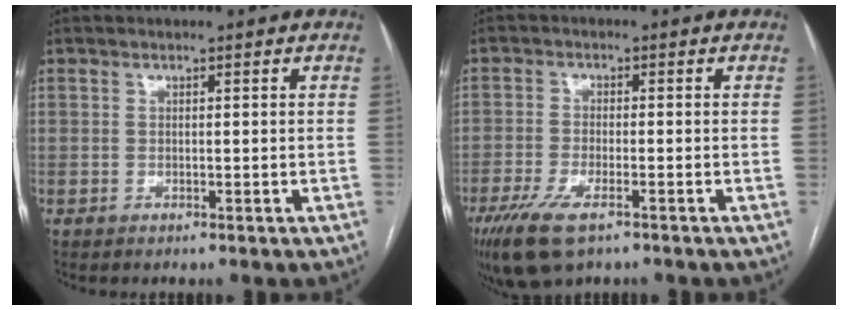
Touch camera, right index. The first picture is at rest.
{"total": 8.1, "force": [-5.1, 2.6, 5.8], "torque": [-0.113, -0.018, -0.089]}